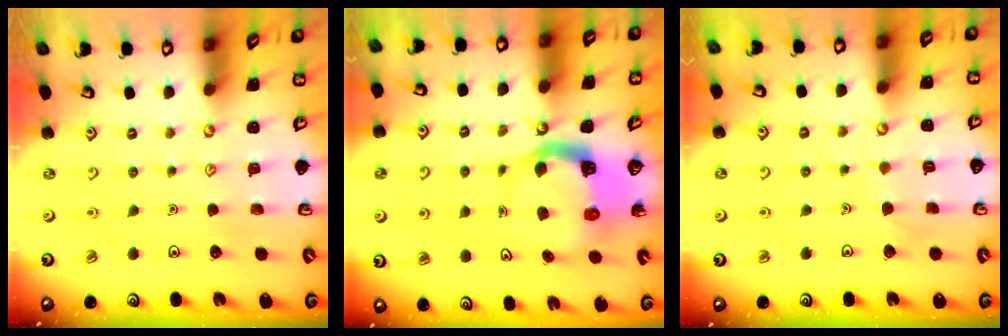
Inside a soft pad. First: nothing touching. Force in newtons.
{"total": 5.2, "press": 5.1, "slide": 0.6}
{"total": 3.3, "press": 3.3, "slide": 0.5}